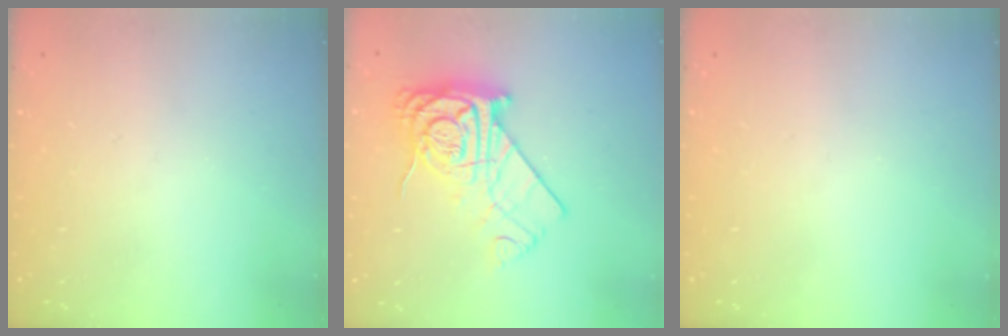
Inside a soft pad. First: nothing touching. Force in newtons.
{"total": 18.7, "press": 18.7, "slide": 1.0}
{"total": 0.0}